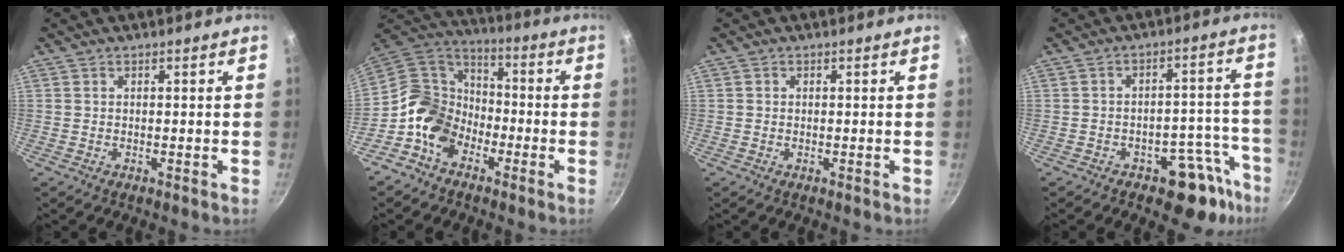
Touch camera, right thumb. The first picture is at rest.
{"total": 12.4, "force": [-5.5, 9.1, 6.3], "torque": [-0.104, 0.063, -0.121]}
{"total": 0.0}
{"total": 10.8, "force": [-6.8, 5.0, 6.6], "torque": [-0.046, 0.068, -0.088]}